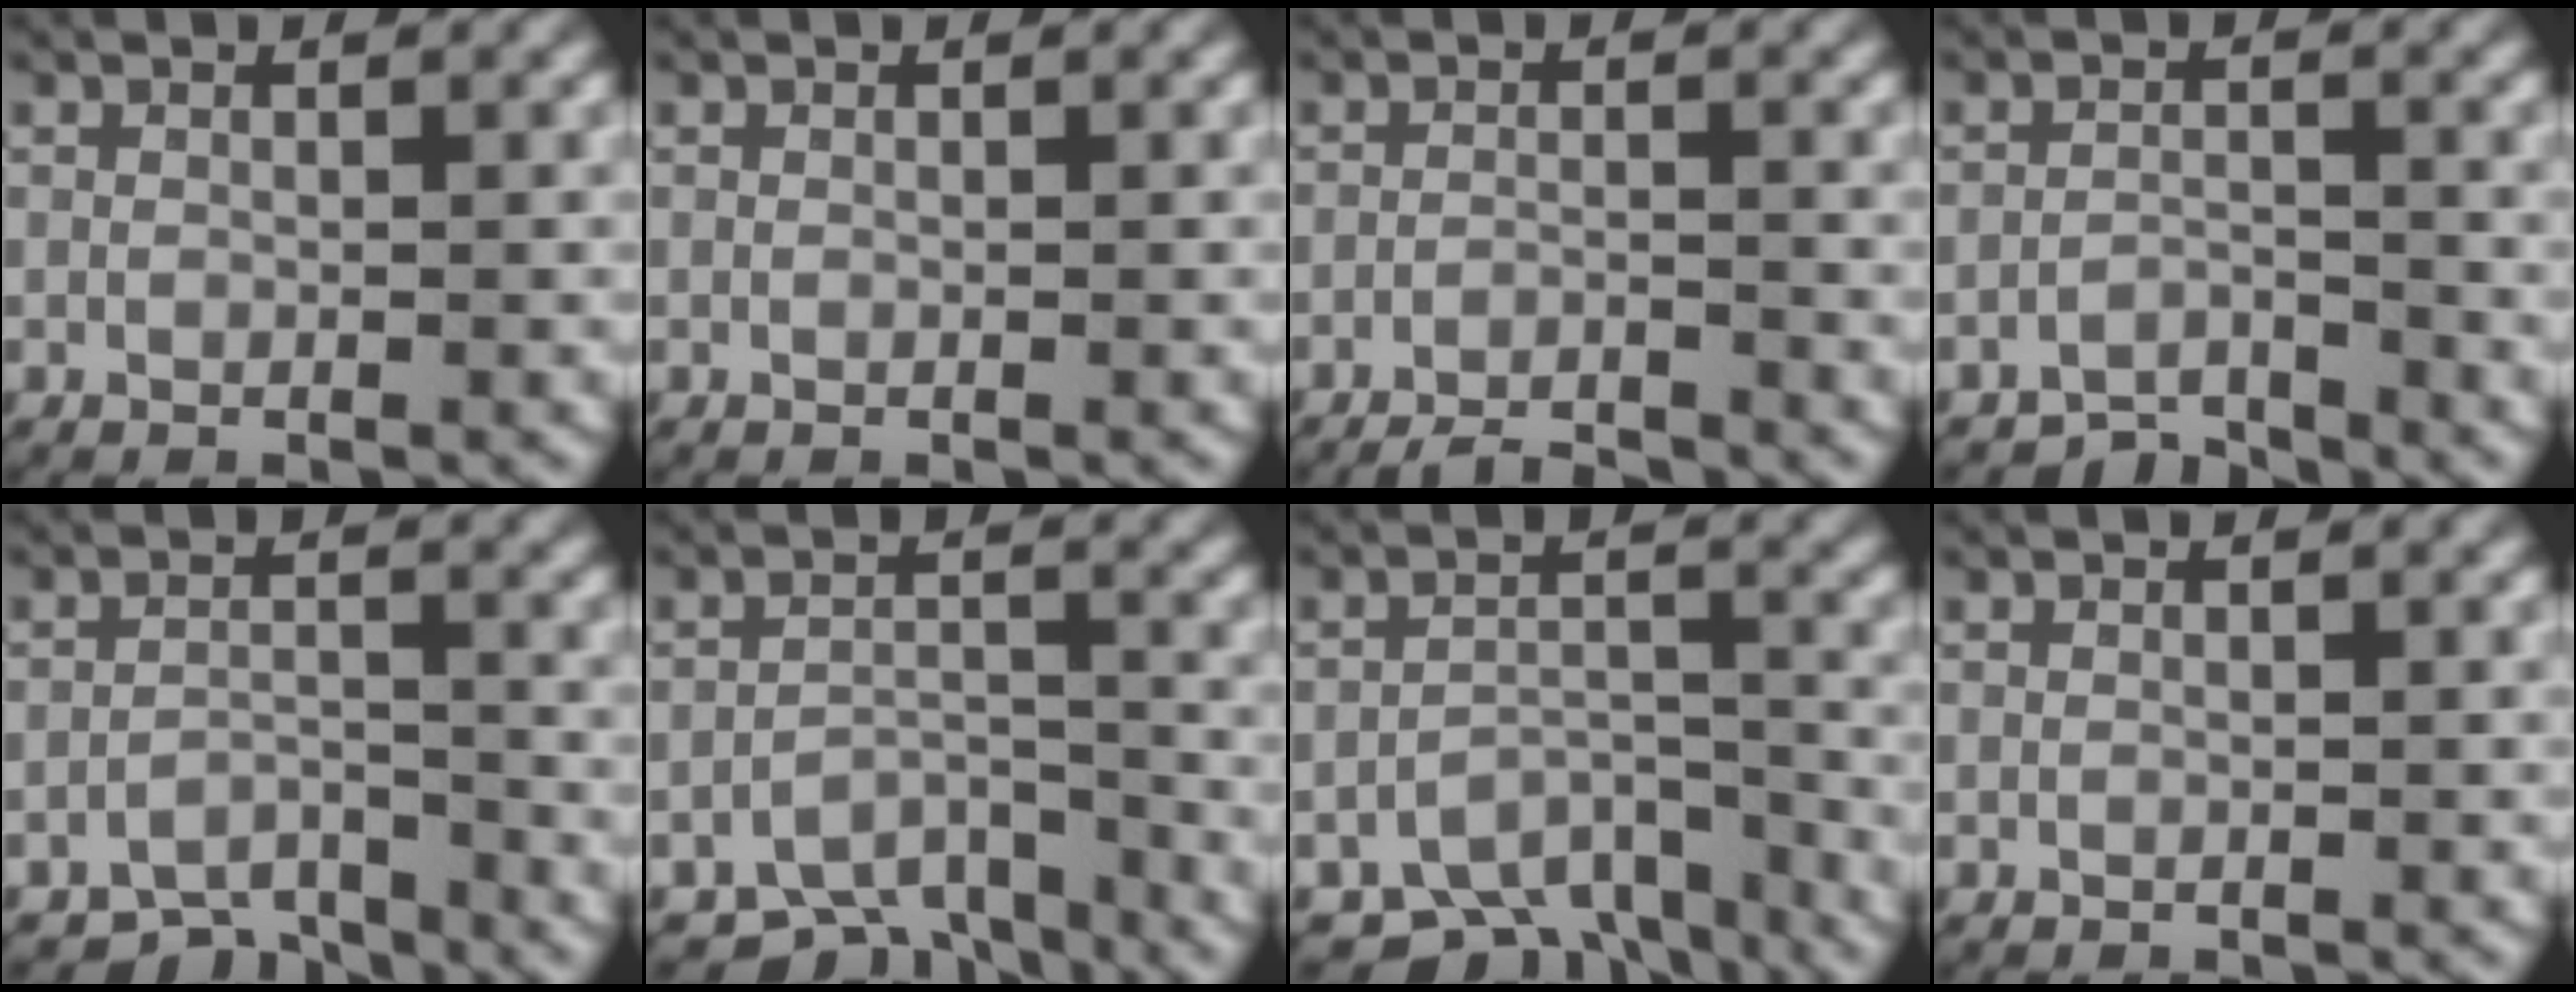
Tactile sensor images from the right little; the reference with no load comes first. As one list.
[{"total": 0.0}, {"total": 6.4, "force": [-6.1, 1.4, 0.9], "torque": [0.001, -0.016, -0.101]}, {"total": 4.1, "force": [-3.9, 1.2, 0.6], "torque": [-0.006, -0.008, -0.071]}, {"total": 4.6, "force": [-3.9, 1.8, 1.5], "torque": [-0.018, -0.009, -0.070]}, {"total": 6.2, "force": [-4.7, 3.3, 2.2], "torque": [-0.034, -0.011, -0.084]}, {"total": 7.8, "force": [-6.2, 4.0, 2.6], "torque": [-0.039, -0.012, -0.102]}, {"total": 0.0}]